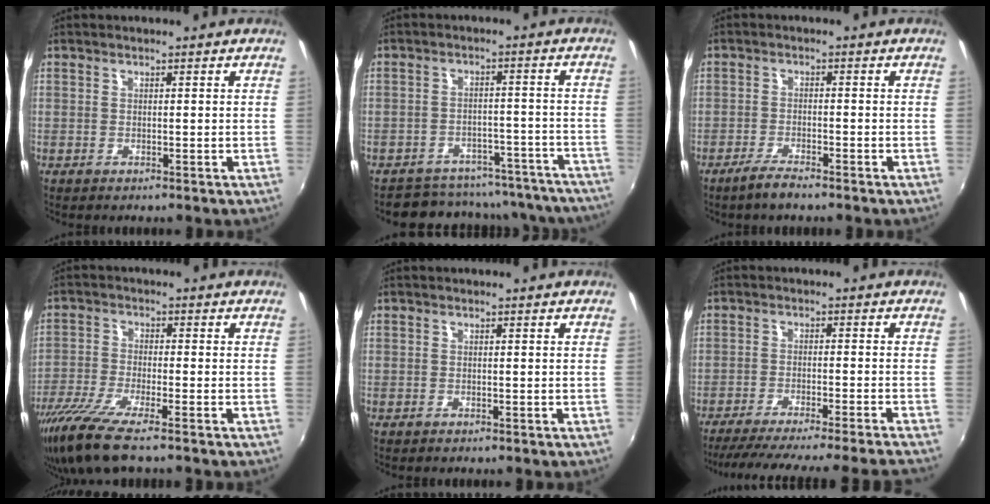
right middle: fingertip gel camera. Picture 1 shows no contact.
{"total": 21.0, "force": [-18.8, 7.8, 5.3], "torque": [-0.102, 0.042, -0.217]}
{"total": 3.7, "force": [-3.0, 0.6, 2.0], "torque": [-0.058, -0.003, -0.060]}
{"total": 10.1, "force": [-7.7, 1.0, 6.4], "torque": [-0.149, -0.035, -0.146]}
{"total": 0.0}
{"total": 18.4, "force": [-16.7, -1.6, 7.7], "torque": [-0.139, -0.019, -0.246]}